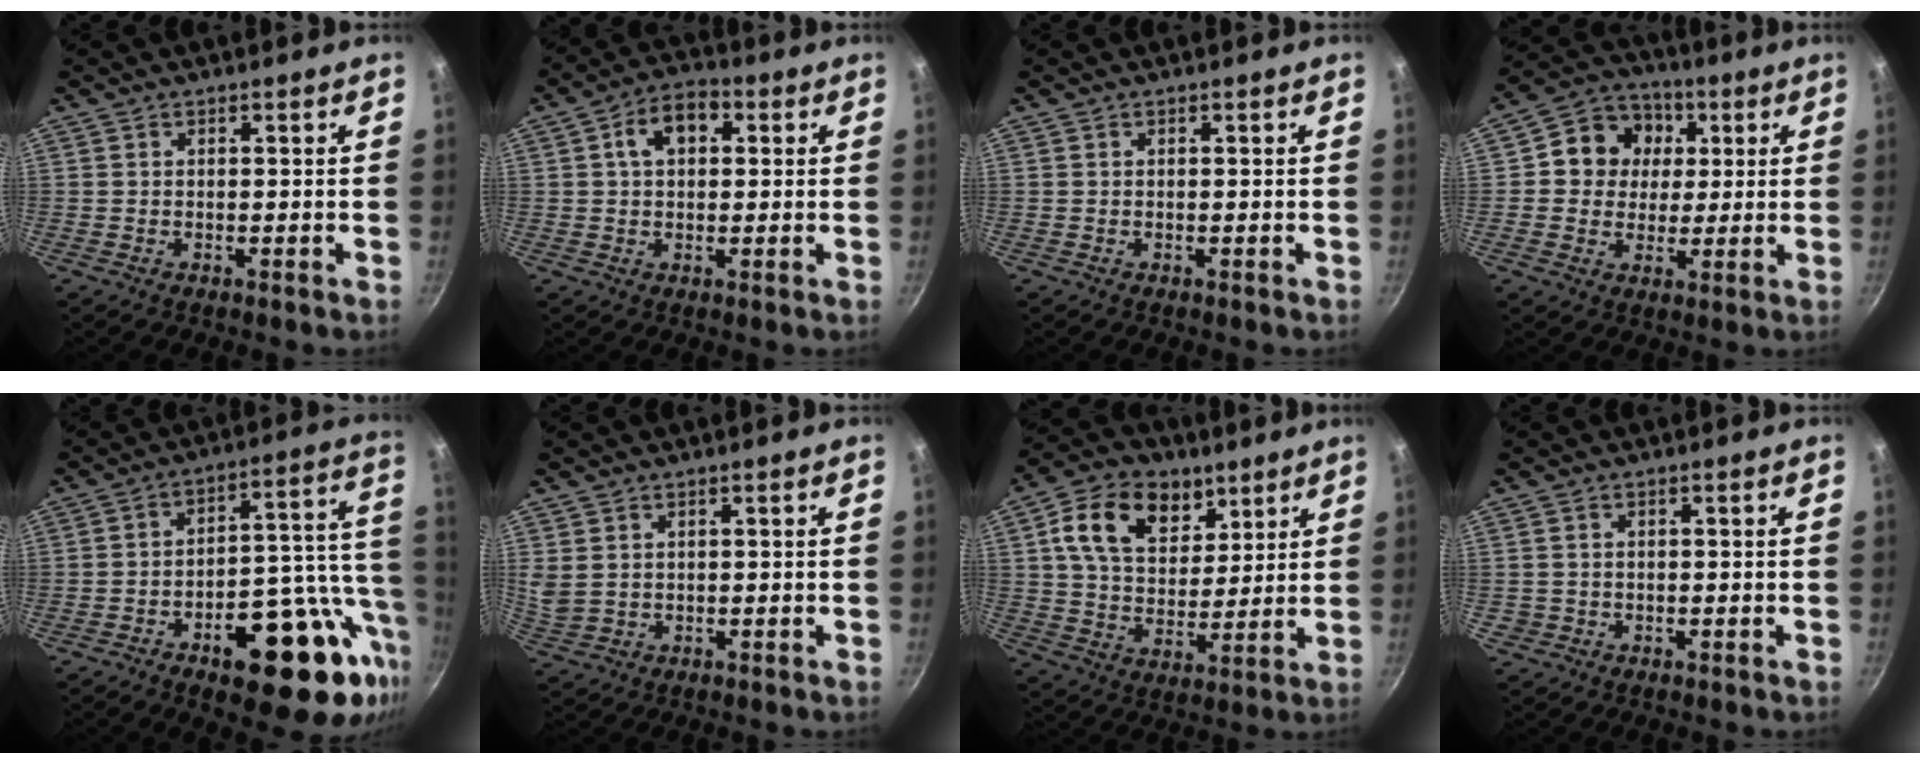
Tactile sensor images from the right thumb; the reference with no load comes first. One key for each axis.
{"total": 7.8, "fx": 1.9, "fy": 5.2, "fz": 5.5, "tx": -0.064, "ty": 0.017, "tz": 0.019}
{"total": 0.0}
{"total": 11.1, "fx": 2.3, "fy": 9.9, "fz": 4.4, "tx": -0.042, "ty": 0.009, "tz": 0.021}
{"total": 22.7, "fx": -8.8, "fy": 10.3, "fz": 18.3, "tx": -0.201, "ty": 0.041, "tz": -0.120}
{"total": 4.1, "fx": 1.4, "fy": 3.1, "fz": 2.3, "tx": -0.039, "ty": -0.009, "tz": 0.034}
{"total": 15.7, "fx": 7.1, "fy": 10.7, "fz": 9.0, "tx": -0.125, "ty": -0.021, "tz": 0.114}
{"total": 1.2, "fx": -0.3, "fy": 1.1, "fz": 0.3, "tx": -0.004, "ty": 0.002, "tz": 0.000}